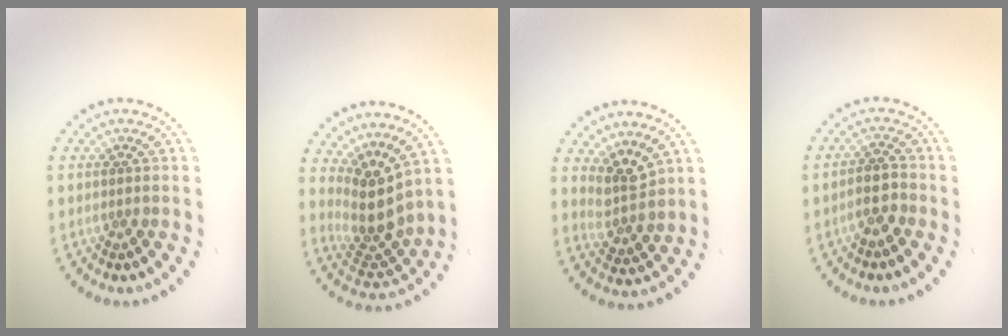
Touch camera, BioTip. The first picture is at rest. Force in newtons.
{"total": 3.7, "press": 2.6, "slide": 2.6}
{"total": 2.7, "press": 1.9, "slide": 1.9}
{"total": 2.3, "press": 2.1, "slide": 1.1}